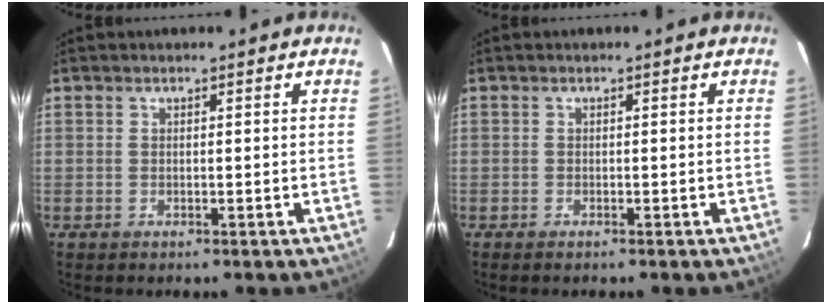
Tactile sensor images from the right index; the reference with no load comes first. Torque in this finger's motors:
{"motor_torque": [-0.12, -0.21, 0.08, 0.01]}